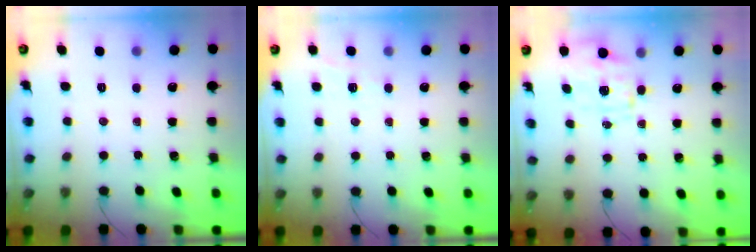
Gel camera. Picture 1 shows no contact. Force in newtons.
{"total": 5.7, "press": 5.5, "slide": 1.4}
{"total": 1.7, "press": 1.6, "slide": 0.5}